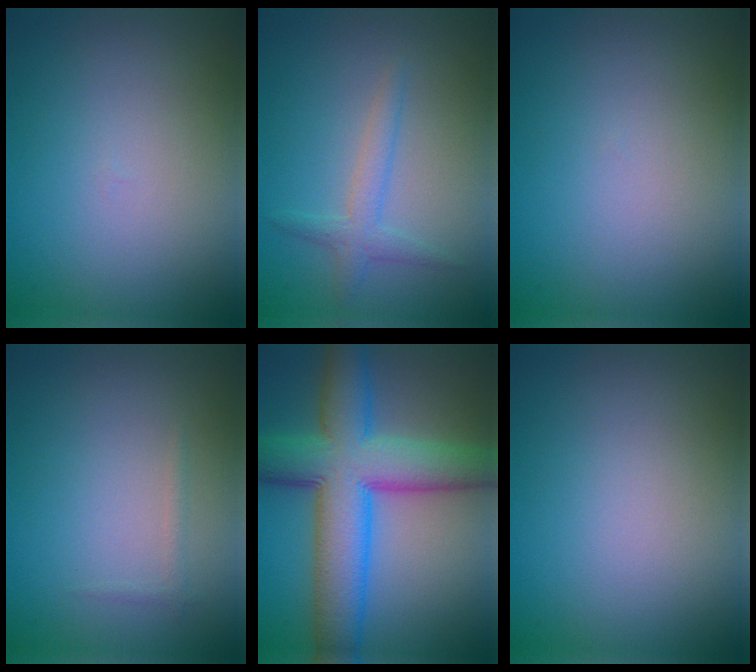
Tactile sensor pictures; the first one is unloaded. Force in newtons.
{"total": 2.0, "press": 2.0, "slide": 0.1}
{"total": 0.0}
{"total": 0.6, "press": 0.6, "slide": 0.0}
{"total": 11.0, "press": 11.0, "slide": 0.1}
{"total": 0.0}